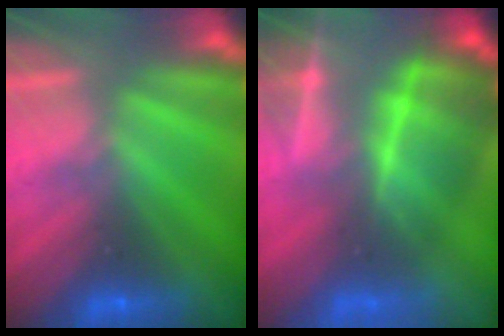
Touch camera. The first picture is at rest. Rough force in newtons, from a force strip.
{"total": 7.6}